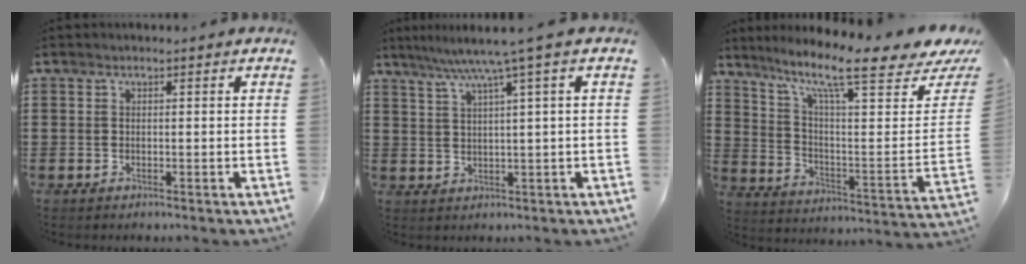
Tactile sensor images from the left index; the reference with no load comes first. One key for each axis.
{"total": 5.4, "fx": 2.8, "fy": -0.8, "fz": 4.6, "tx": -0.097, "ty": -0.009, "tz": 0.042}
{"total": 12.3, "fx": 9.2, "fy": 1.7, "fz": 8.1, "tx": -0.168, "ty": -0.067, "tz": 0.146}